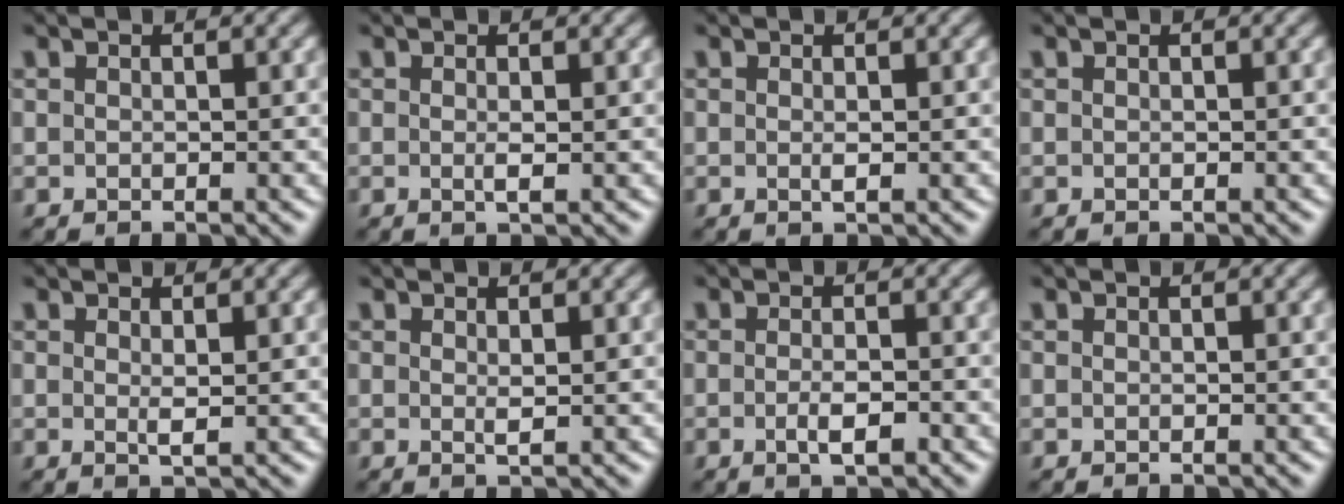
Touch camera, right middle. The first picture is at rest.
{"total": 0.9, "force": [0.0, 0.1, 0.9], "torque": [-0.019, -0.001, -0.001]}
{"total": 0.7, "force": [0.0, 0.1, 0.7], "torque": [-0.015, -0.002, 0.000]}
{"total": 0.0}
{"total": 1.0, "force": [0.4, 0.1, 1.0], "torque": [-0.018, -0.003, 0.005]}
{"total": 0.8, "force": [0.3, 0.1, 0.7], "torque": [-0.013, -0.002, 0.005]}
{"total": 2.2, "force": [-0.7, 0.6, 1.9], "torque": [-0.036, -0.004, -0.013]}
{"total": 0.0}